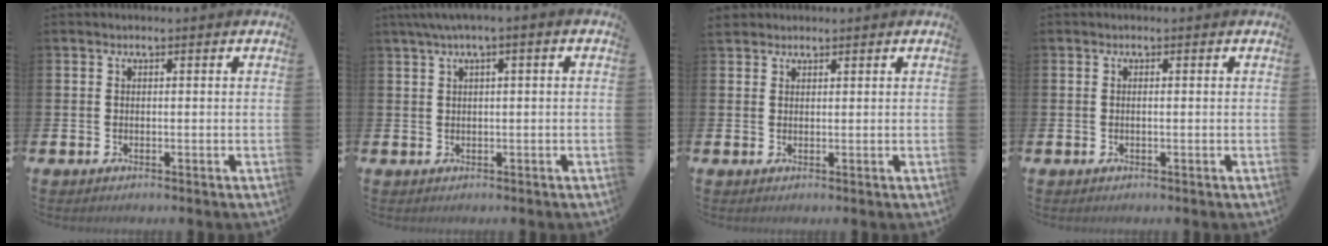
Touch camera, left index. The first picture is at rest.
{"total": 2.0, "force": [0.7, 0.0, 1.8], "torque": [-0.042, 0.004, 0.013]}
{"total": 1.9, "force": [1.7, 0.7, 0.0], "torque": [0.002, 0.000, 0.032]}
{"total": 0.0}